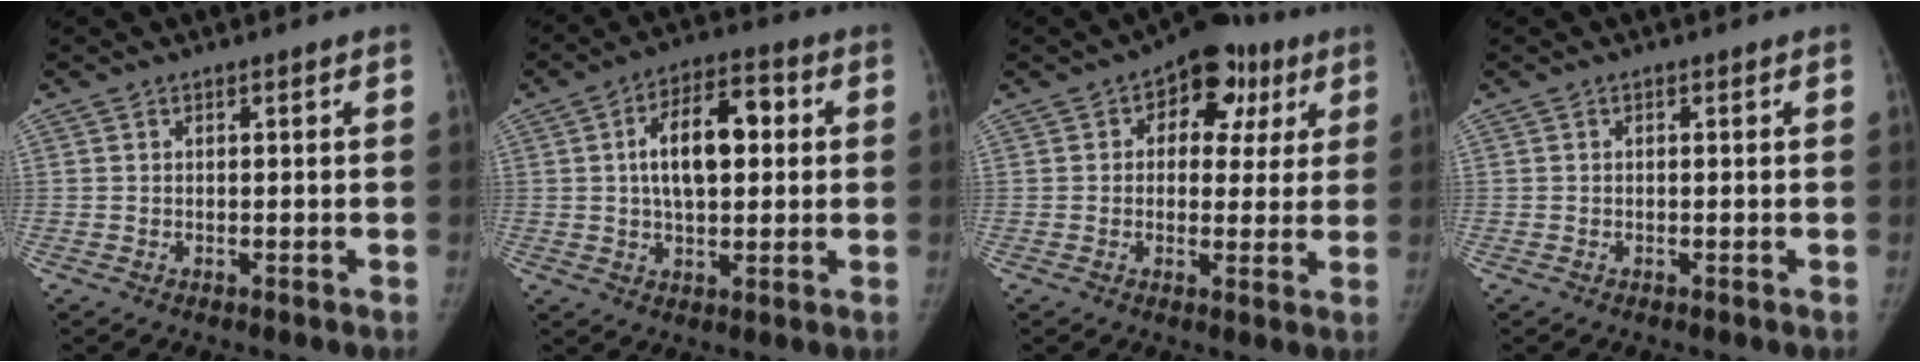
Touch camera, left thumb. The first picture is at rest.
{"total": 12.8, "force": [2.0, 6.8, 10.7], "torque": [-0.159, 0.019, 0.026]}
{"total": 12.1, "force": [5.0, 7.9, 7.7], "torque": [-0.044, 0.004, 0.064]}
{"total": 0.0}